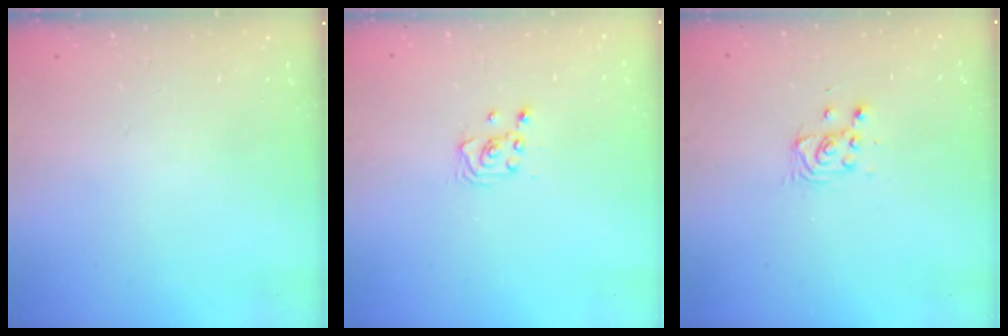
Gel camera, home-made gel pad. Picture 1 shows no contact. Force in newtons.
{"total": 2.2, "press": 2.2, "slide": 0.3}
{"total": 3.1, "press": 3.1, "slide": 0.2}